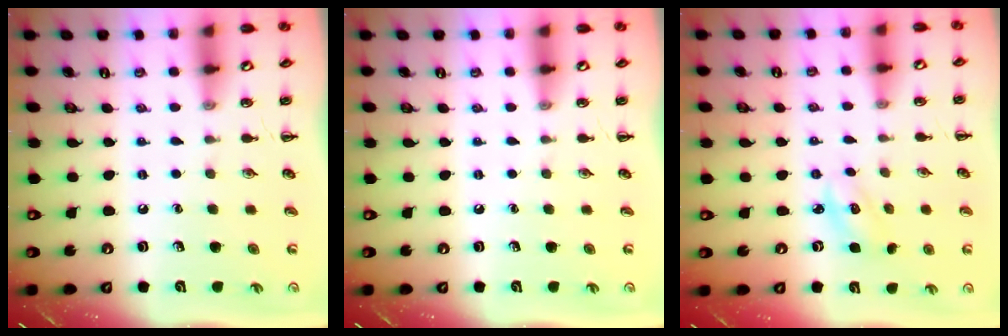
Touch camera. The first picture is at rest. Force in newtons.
{"total": 0.0}
{"total": 2.6, "press": 2.5, "slide": 0.6}